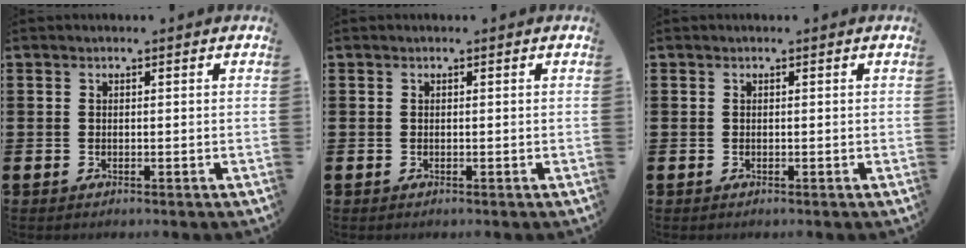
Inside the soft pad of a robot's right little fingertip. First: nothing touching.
{"total": 0.0}
{"total": 0.0}